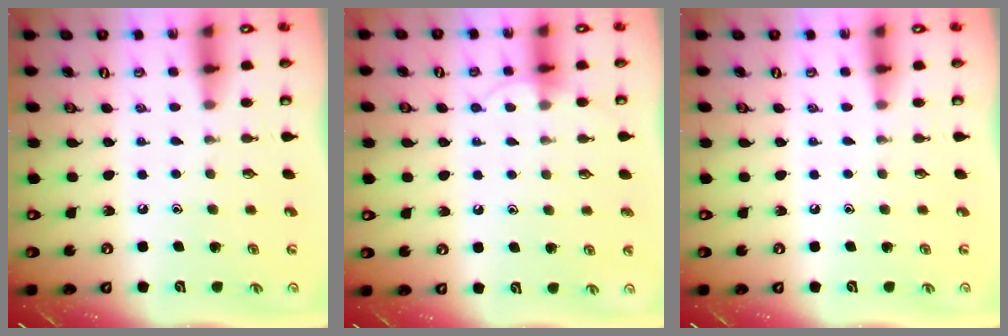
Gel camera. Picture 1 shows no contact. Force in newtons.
{"total": 4.3, "press": 4.2, "slide": 0.4}
{"total": 0.0}